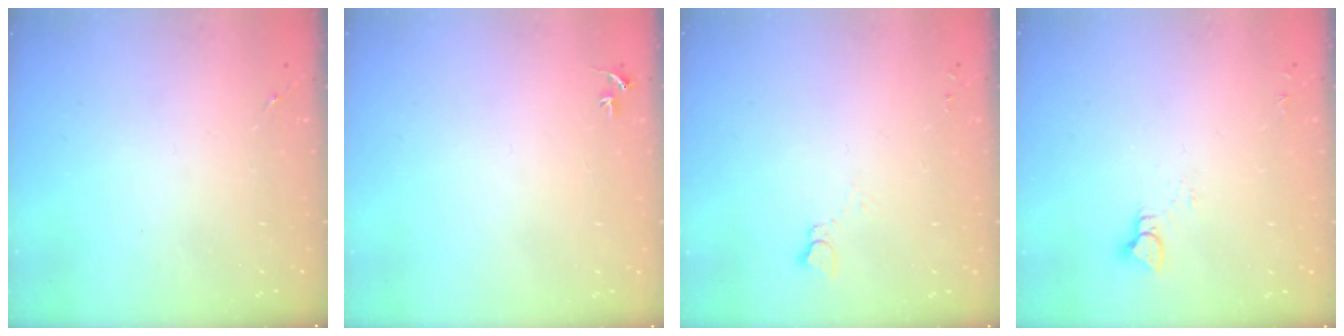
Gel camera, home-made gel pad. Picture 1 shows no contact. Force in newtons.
{"total": 2.3, "press": 2.3, "slide": 0.2}
{"total": 2.5, "press": 2.5, "slide": 0.1}
{"total": 3.1, "press": 3.1, "slide": 0.2}